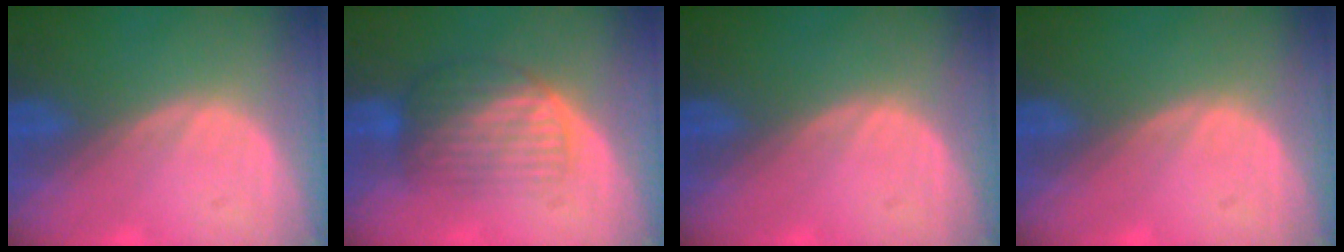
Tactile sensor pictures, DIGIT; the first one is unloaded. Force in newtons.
{"total": 6.3, "press": 6.2, "slide": 1.5}
{"total": 0.0}
{"total": 0.0}